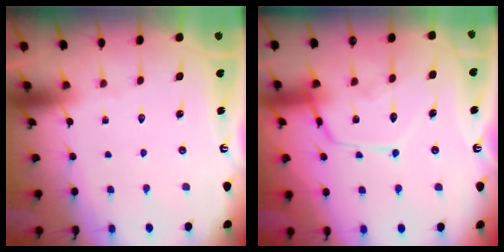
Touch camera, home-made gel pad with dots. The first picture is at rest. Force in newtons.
{"total": 14.2, "press": 14.1, "slide": 1.2}